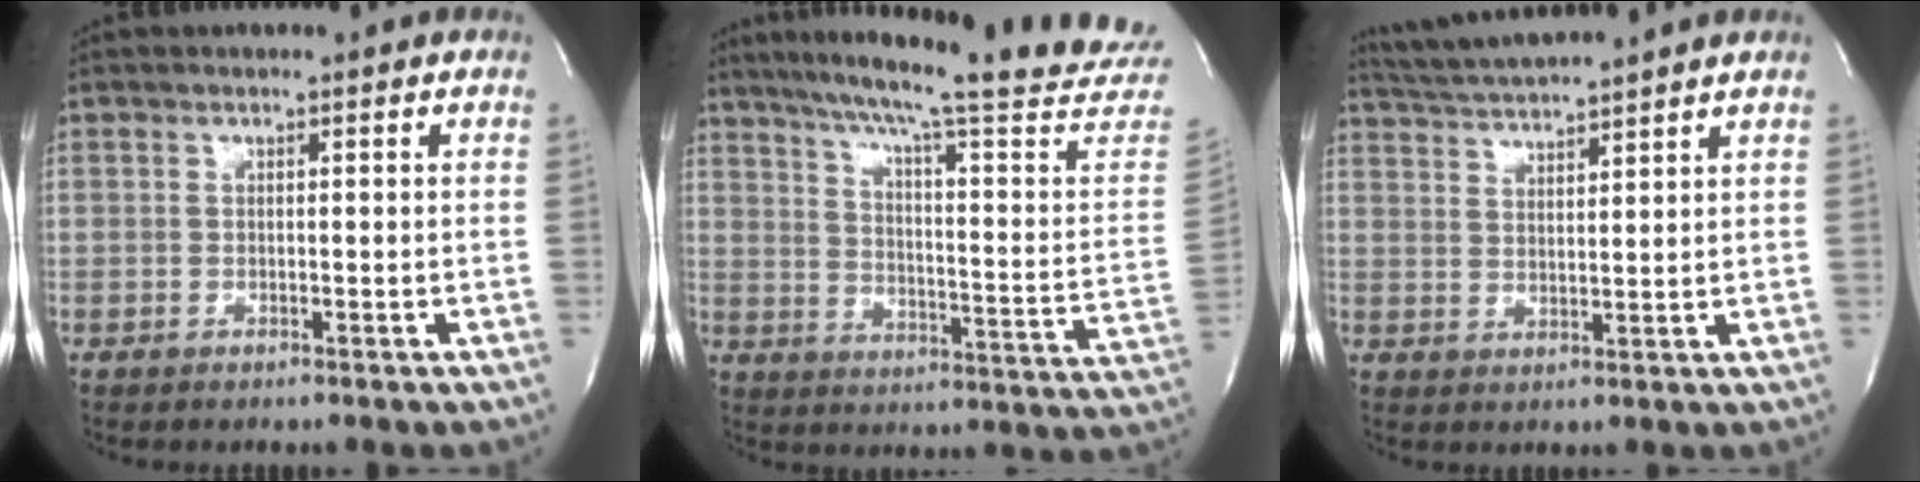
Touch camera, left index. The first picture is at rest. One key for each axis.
{"total": 27.9, "fx": 24.0, "fy": 0.0, "fz": 14.1, "tx": -0.219, "ty": -0.077, "tz": 0.303}
{"total": 9.1, "fx": 8.5, "fy": -1.3, "fz": 2.9, "tx": -0.063, "ty": 0.020, "tz": 0.143}